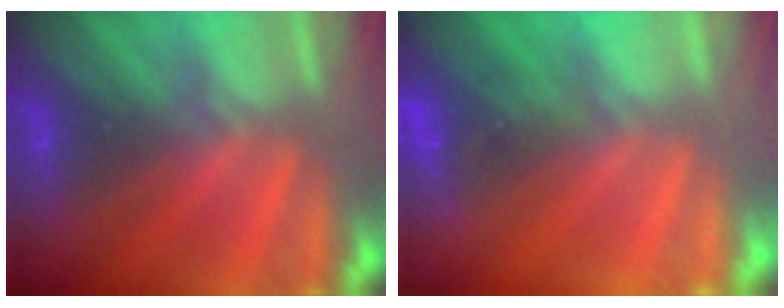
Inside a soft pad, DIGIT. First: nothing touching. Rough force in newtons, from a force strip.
{"total": 2.6}